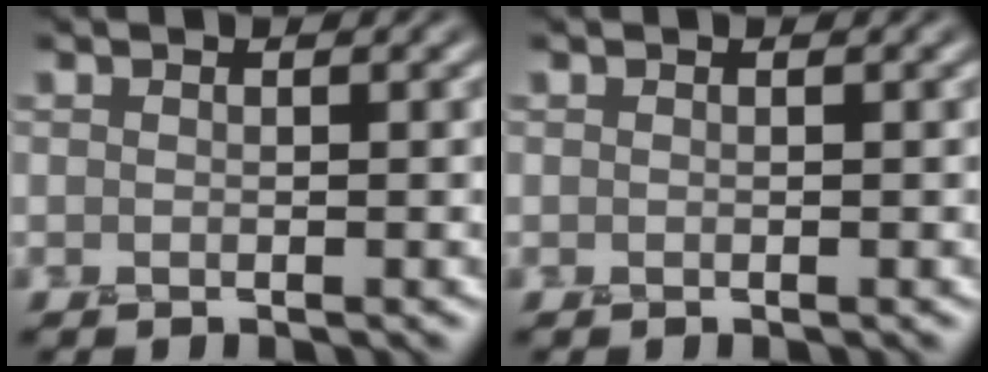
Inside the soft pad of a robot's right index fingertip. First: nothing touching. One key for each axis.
{"total": 0.0}